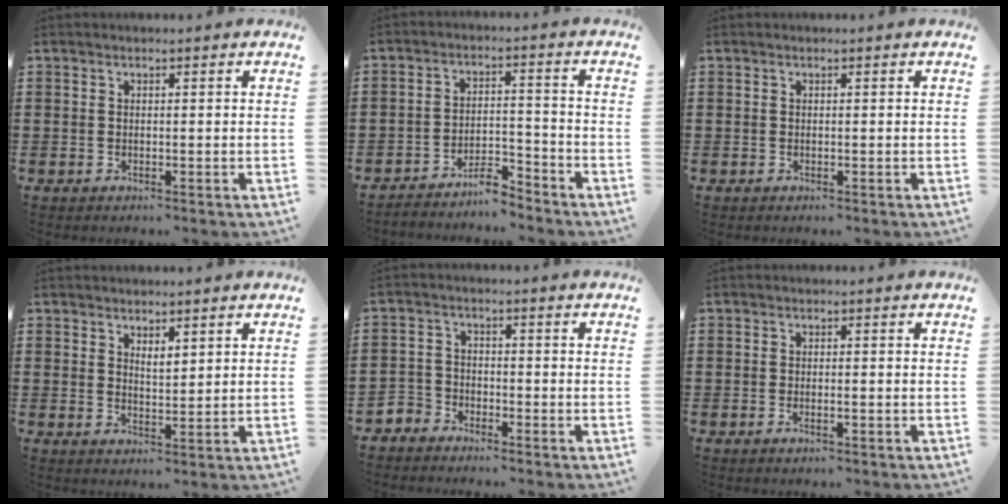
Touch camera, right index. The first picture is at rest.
{"total": 4.8, "force": [-4.6, 0.7, 1.2], "torque": [-0.023, 0.009, -0.091]}
{"total": 0.0}
{"total": 2.0, "force": [1.8, 0.5, 0.7], "torque": [-0.017, 0.003, 0.033]}
{"total": 2.8, "force": [-2.5, 1.1, -0.1], "torque": [-0.015, 0.001, -0.058]}
{"total": 0.8, "force": [-0.4, 0.1, 0.8], "torque": [-0.015, -0.005, -0.006]}